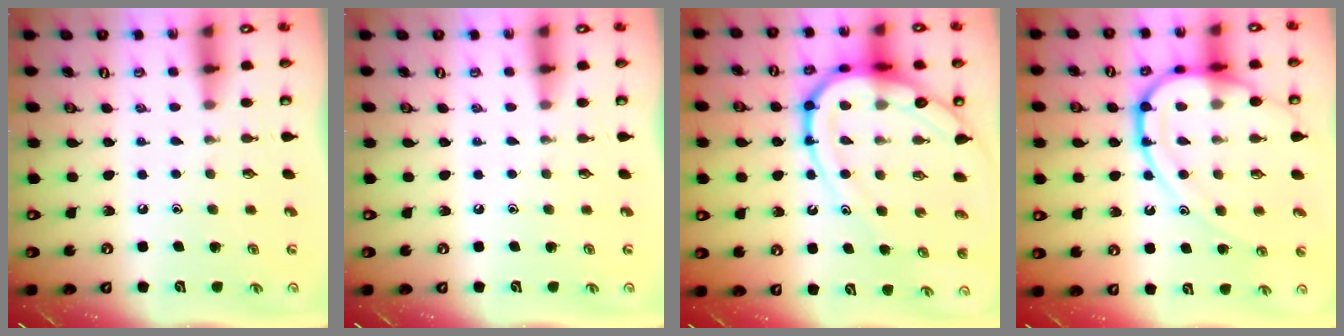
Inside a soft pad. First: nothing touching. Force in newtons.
{"total": 0.0}
{"total": 19.1, "press": 19.0, "slide": 1.9}
{"total": 16.7, "press": 16.6, "slide": 1.4}